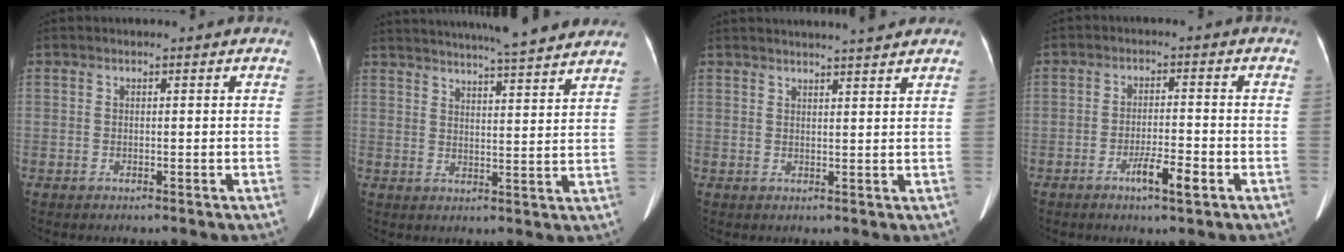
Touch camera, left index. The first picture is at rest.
{"total": 20.4, "force": [18.4, 0.8, 8.6], "torque": [-0.136, 0.004, 0.242]}
{"total": 9.6, "force": [8.8, 0.0, 3.7], "torque": [-0.053, 0.018, 0.104]}
{"total": 4.5, "force": [-2.4, 0.5, 3.7], "torque": [-0.068, -0.003, -0.042]}